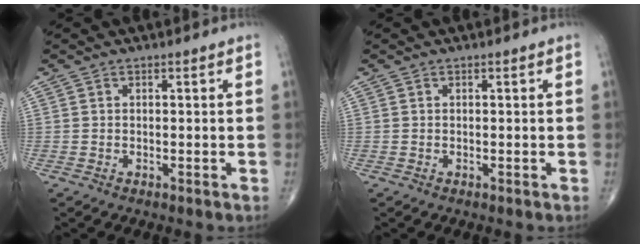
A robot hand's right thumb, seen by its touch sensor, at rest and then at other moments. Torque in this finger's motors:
{"motor_torque": [0.00, 0.00, 0.00, 0.00, 0.00]}